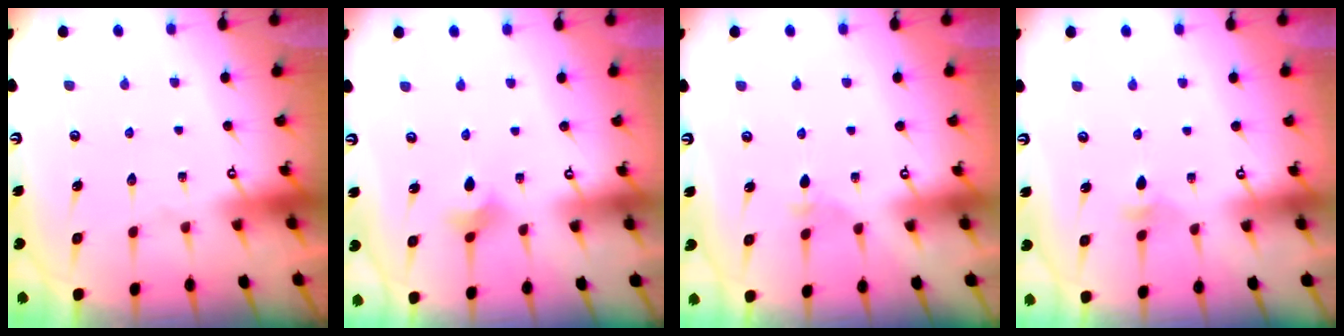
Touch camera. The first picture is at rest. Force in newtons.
{"total": 3.4, "press": 3.4, "slide": 0.4}
{"total": 2.7, "press": 2.6, "slide": 0.7}
{"total": 3.4, "press": 3.3, "slide": 0.9}